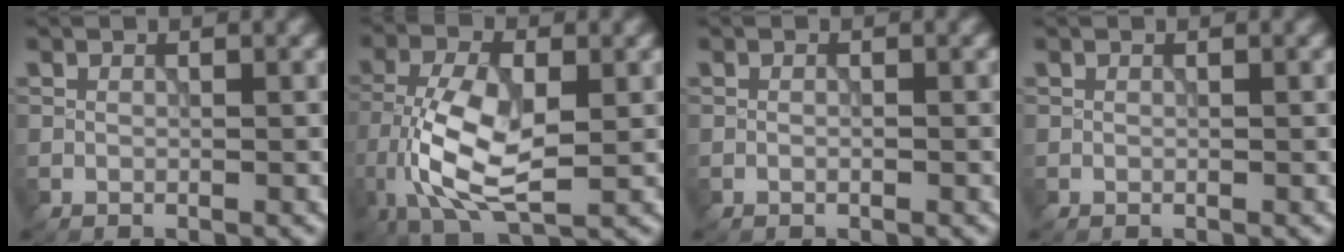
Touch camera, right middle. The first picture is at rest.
{"total": 8.8, "force": [-1.7, 4.2, 7.6], "torque": [-0.162, -0.001, -0.036]}
{"total": 0.6, "force": [0.0, 0.3, 0.5], "torque": [0.002, -0.005, -0.005]}
{"total": 0.0}